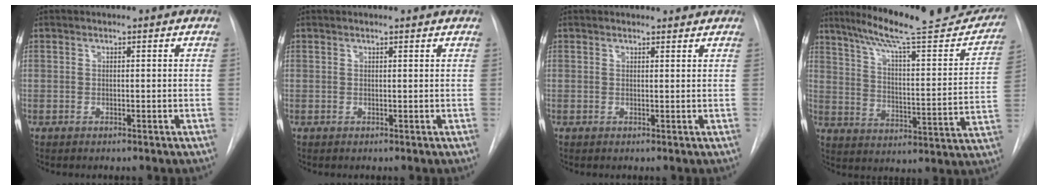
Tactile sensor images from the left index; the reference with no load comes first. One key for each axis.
{"total": 1.6, "fx": 1.5, "fy": 0.0, "fz": 0.4, "tx": -0.012, "ty": 0.010, "tz": 0.018}
{"total": 2.5, "fx": 2.4, "fy": 0.5, "fz": 0.2, "tx": -0.006, "ty": 0.008, "tz": 0.026}
{"total": 25.0, "fx": 21.8, "fy": 2.6, "fz": 12.0, "tx": -0.180, "ty": -0.043, "tz": 0.291}